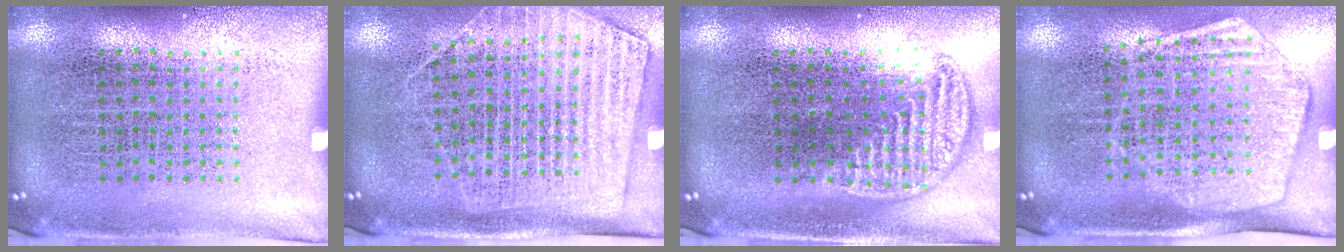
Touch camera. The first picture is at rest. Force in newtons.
{"total": 1.8, "press": 1.5, "slide": 1.0}
{"total": 1.1, "press": 1.0, "slide": 0.4}
{"total": 1.8, "press": 1.5, "slide": 0.8}